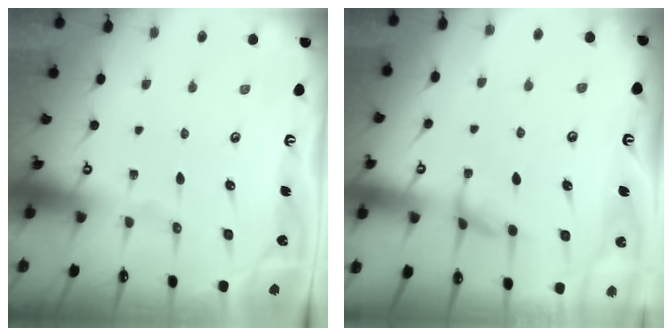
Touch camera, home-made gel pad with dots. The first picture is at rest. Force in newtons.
{"total": 1.6, "press": 1.5, "slide": 0.6}